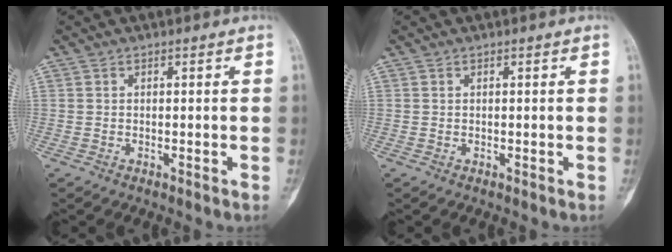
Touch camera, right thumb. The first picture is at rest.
{"total": 0.0}